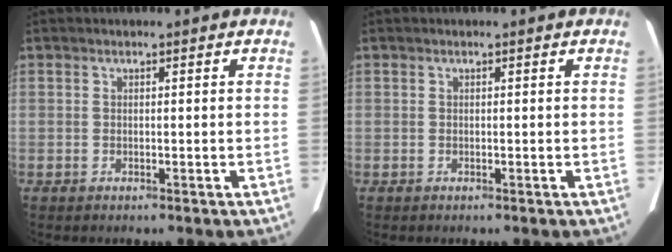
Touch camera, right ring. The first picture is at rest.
{"total": 0.0}